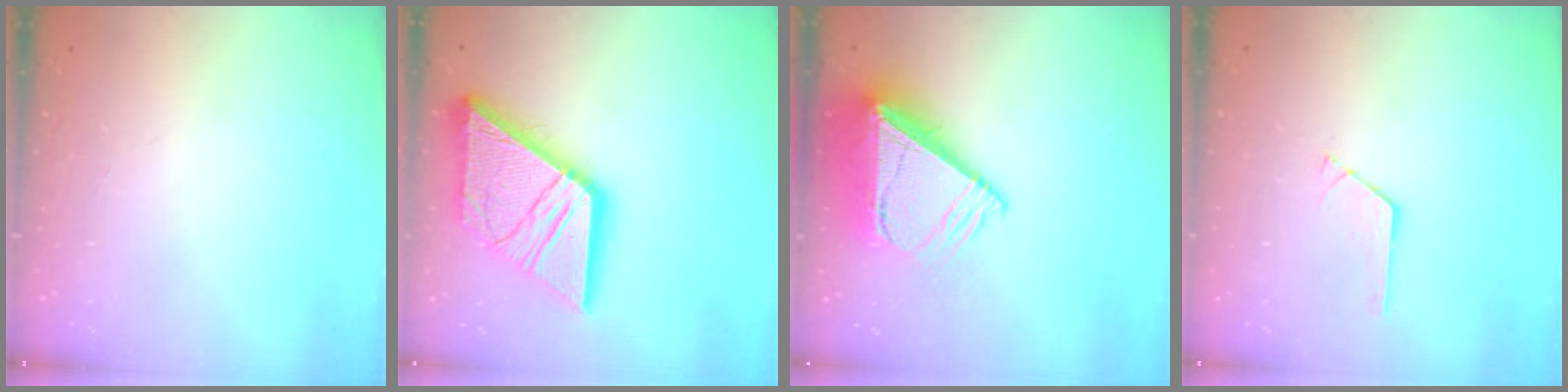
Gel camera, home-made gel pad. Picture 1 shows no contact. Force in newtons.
{"total": 26.1, "press": 25.9, "slide": 3.2}
{"total": 14.6, "press": 14.5, "slide": 1.5}
{"total": 1.0, "press": 1.0, "slide": 0.1}